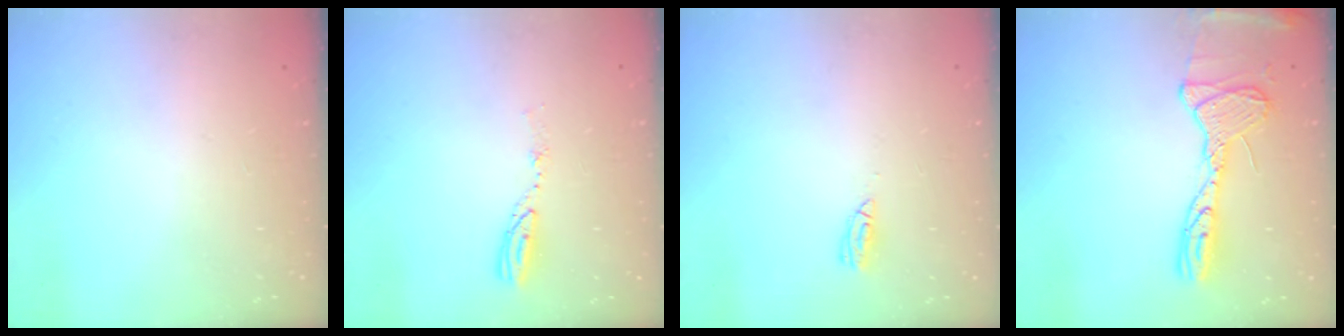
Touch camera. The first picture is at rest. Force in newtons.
{"total": 4.8, "press": 4.8, "slide": 0.5}
{"total": 5.4, "press": 5.4, "slide": 0.5}
{"total": 14.3, "press": 14.3, "slide": 0.8}